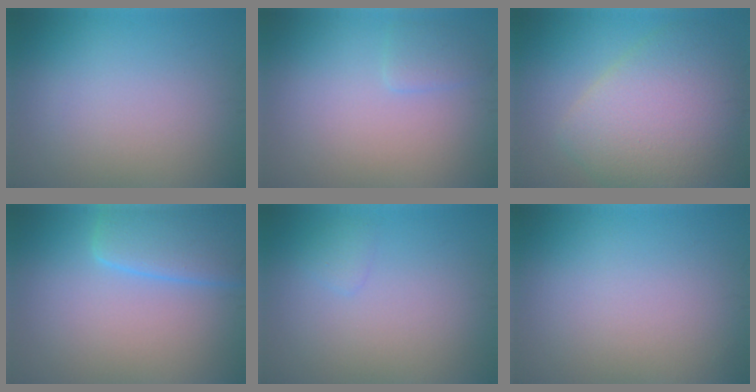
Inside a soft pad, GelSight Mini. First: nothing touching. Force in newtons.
{"total": 1.4, "press": 1.4, "slide": 0.1}
{"total": 8.7, "press": 8.7, "slide": 0.3}
{"total": 5.4, "press": 5.4, "slide": 0.3}
{"total": 0.8, "press": 0.8, "slide": 0.1}
{"total": 0.0}